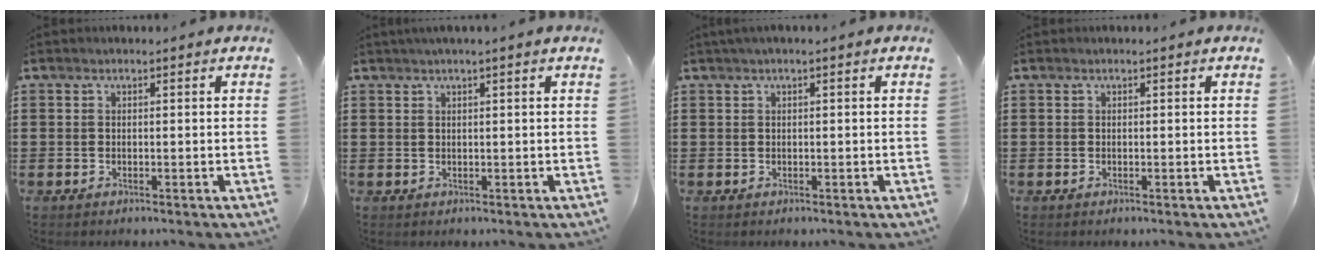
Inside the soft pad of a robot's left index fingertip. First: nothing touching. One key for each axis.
{"total": 1.2, "fx": 0.8, "fy": -0.3, "fz": 0.8, "tx": -0.014, "ty": -0.001, "tz": 0.015}
{"total": 0.8, "fx": 0.1, "fy": 0.0, "fz": 0.8, "tx": -0.012, "ty": -0.003, "tz": 0.004}
{"total": 0.0}